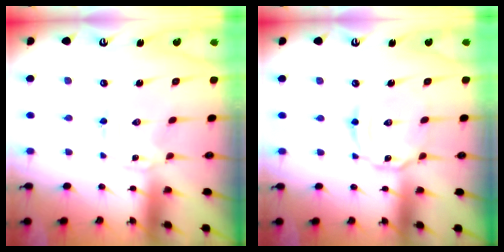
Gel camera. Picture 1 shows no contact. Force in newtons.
{"total": 6.2, "press": 6.2, "slide": 0.5}